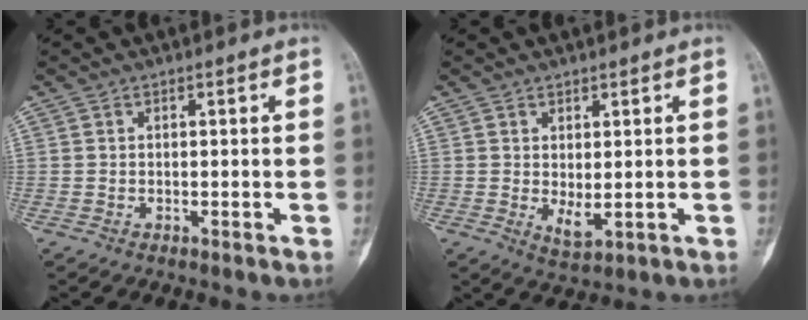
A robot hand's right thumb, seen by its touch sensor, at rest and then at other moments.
{"total": 3.5, "force": [0.1, 1.5, 3.1], "torque": [-0.049, -0.012, 0.011]}